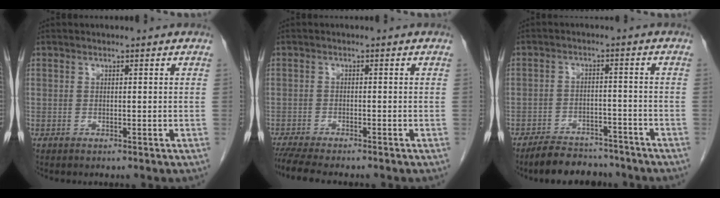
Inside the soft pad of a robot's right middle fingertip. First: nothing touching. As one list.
[{"total": 7.7, "force": [-6.7, 0.8, 3.8], "torque": [-0.062, -0.016, -0.107]}, {"total": 8.9, "force": [-8.0, 3.1, 2.5], "torque": [-0.032, 0.001, -0.118]}]